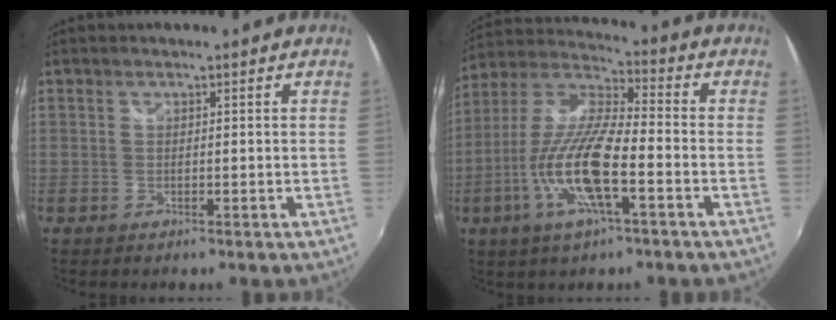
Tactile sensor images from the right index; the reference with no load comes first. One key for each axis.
{"total": 15.3, "fx": -5.6, "fy": 3.1, "fz": 13.9, "tx": -0.286, "ty": -0.011, "tz": -0.113}